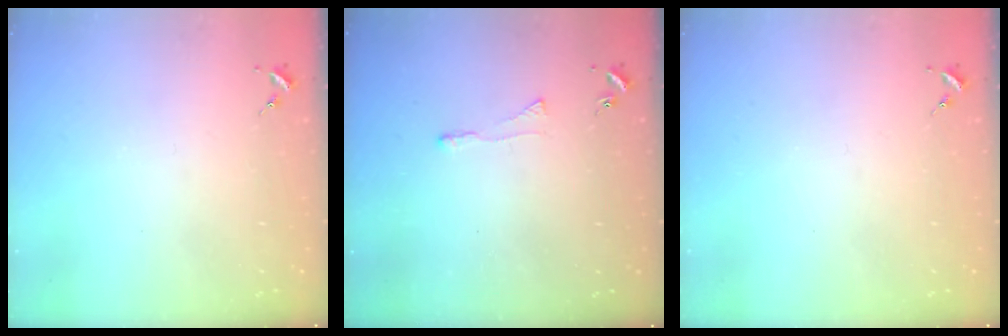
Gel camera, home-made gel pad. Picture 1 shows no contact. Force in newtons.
{"total": 2.9, "press": 2.9, "slide": 0.6}
{"total": 0.0}